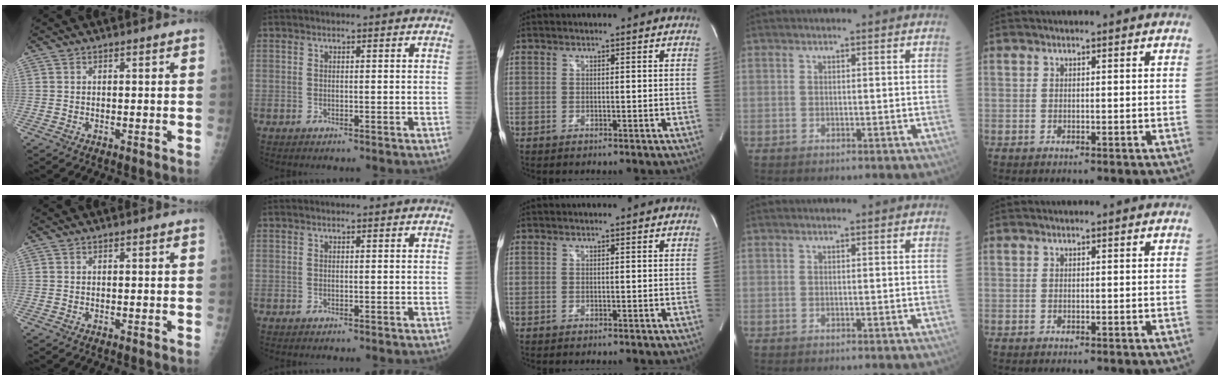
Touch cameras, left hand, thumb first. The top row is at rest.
{}